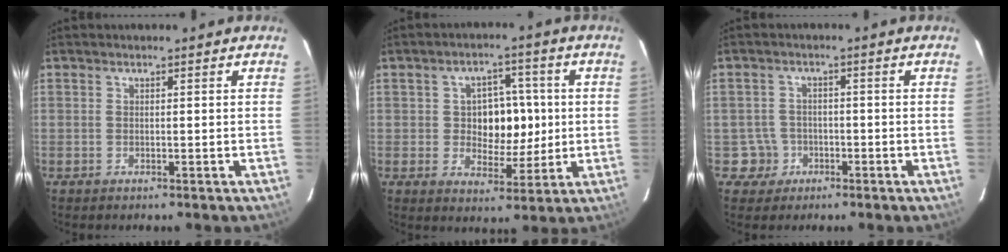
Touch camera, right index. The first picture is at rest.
{"total": 8.4, "force": [0.2, 6.4, 5.5], "torque": [-0.094, 0.010, 0.011]}
{"total": 4.3, "force": [-1.7, 3.9, -0.3], "torque": [-0.001, 0.020, -0.027]}